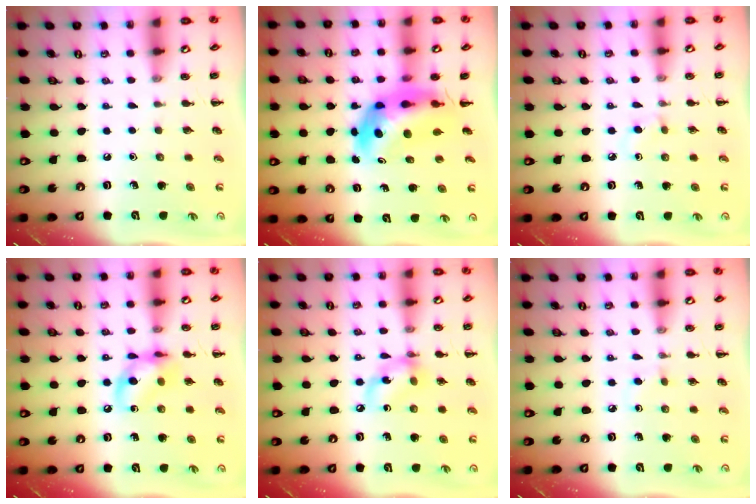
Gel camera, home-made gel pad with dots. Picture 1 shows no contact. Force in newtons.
{"total": 7.7, "press": 7.2, "slide": 2.5}
{"total": 1.5, "press": 1.3, "slide": 0.8}
{"total": 11.2, "press": 11.1, "slide": 1.7}
{"total": 9.4, "press": 9.3, "slide": 1.4}
{"total": 2.0, "press": 1.8, "slide": 0.9}